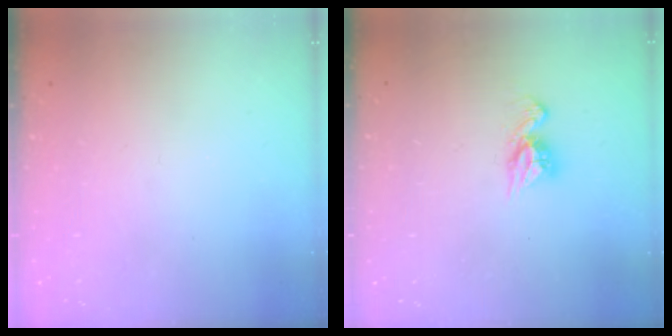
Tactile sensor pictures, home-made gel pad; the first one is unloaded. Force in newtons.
{"total": 7.8, "press": 7.8, "slide": 0.6}